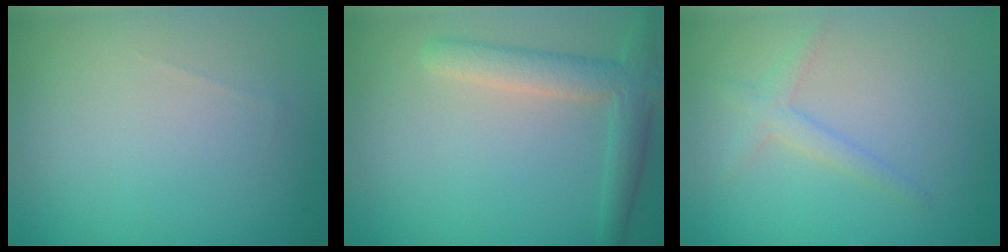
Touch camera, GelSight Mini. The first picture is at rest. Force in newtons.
{"total": 3.7, "press": 3.6, "slide": 0.4}
{"total": 1.6, "press": 1.6, "slide": 0.1}